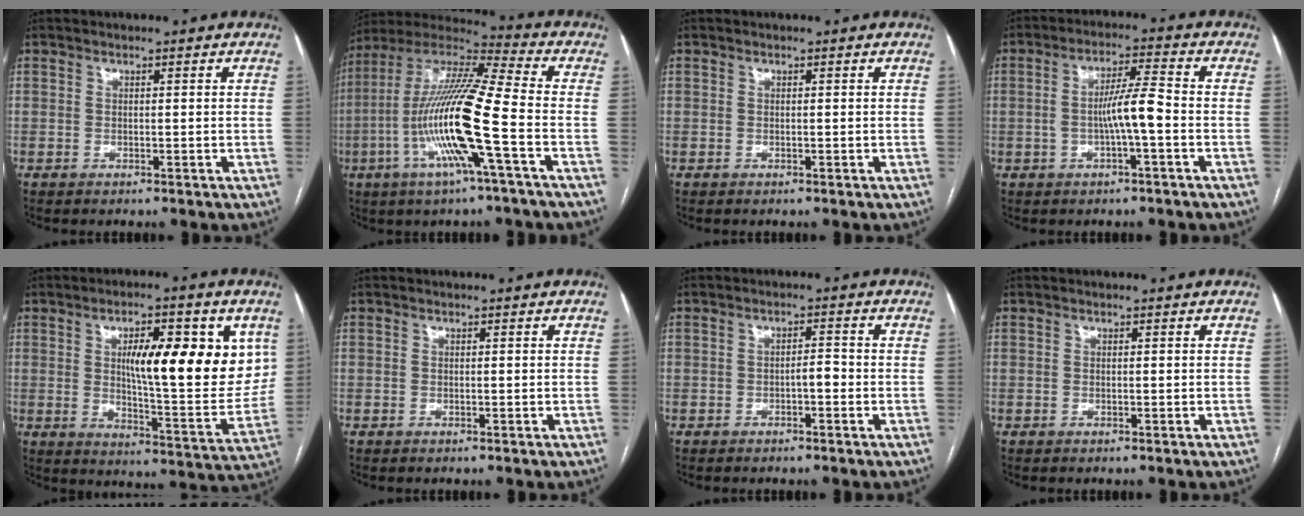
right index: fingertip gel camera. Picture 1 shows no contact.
{"total": 17.7, "force": [-4.8, 0.1, 17.1], "torque": [-0.342, -0.003, -0.100]}
{"total": 0.0}
{"total": 6.3, "force": [-1.3, 0.4, 6.1], "torque": [-0.115, 0.013, -0.021]}
{"total": 17.1, "force": [4.7, 4.1, 15.9], "torque": [-0.217, 0.002, 0.075]}
{"total": 0.0}
{"total": 2.0, "force": [-0.8, 0.6, 1.7], "torque": [-0.024, 0.004, -0.015]}
{"total": 0.0}